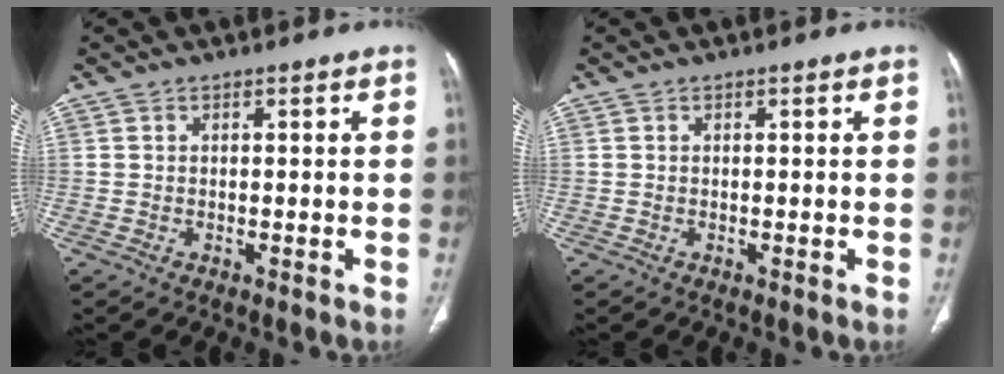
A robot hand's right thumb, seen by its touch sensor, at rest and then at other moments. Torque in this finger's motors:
{"motor_torque": [0.00, 0.00, -0.33, 0.15, 0.00]}